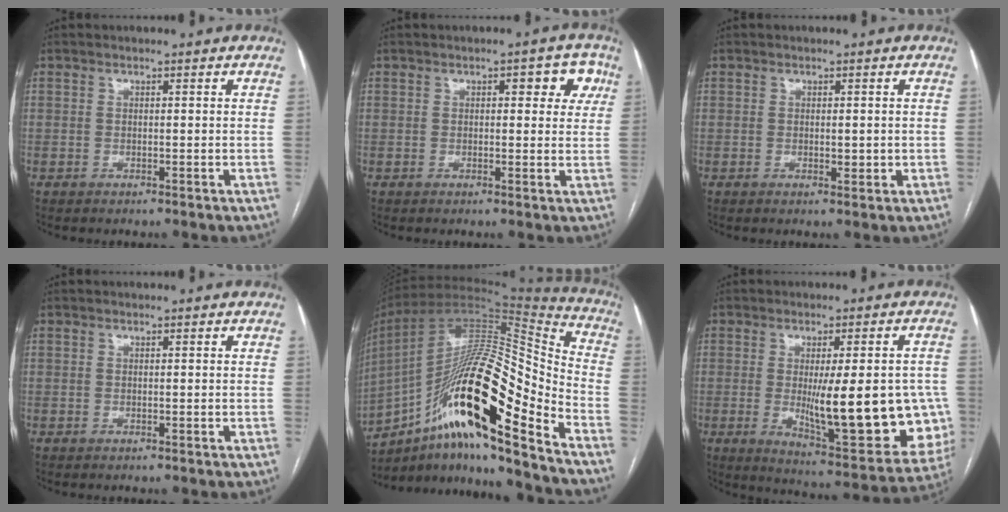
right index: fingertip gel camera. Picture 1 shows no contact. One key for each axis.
{"total": 5.1, "fx": 2.0, "fy": 2.1, "fz": 4.1, "tx": -0.035, "ty": 0.016, "tz": 0.019}
{"total": 1.6, "fx": 0.0, "fy": 0.6, "fz": 1.4, "tx": -0.020, "ty": -0.004, "tz": 0.003}
{"total": 0.0}
{"total": 27.3, "fx": -14.3, "fy": 4.3, "fz": 22.8, "tx": -0.396, "ty": 0.006, "tz": -0.246}
{"total": 19.7, "fx": -2.3, "fy": 4.9, "fz": 19.0, "tx": -0.197, "ty": -0.013, "tz": -0.007}